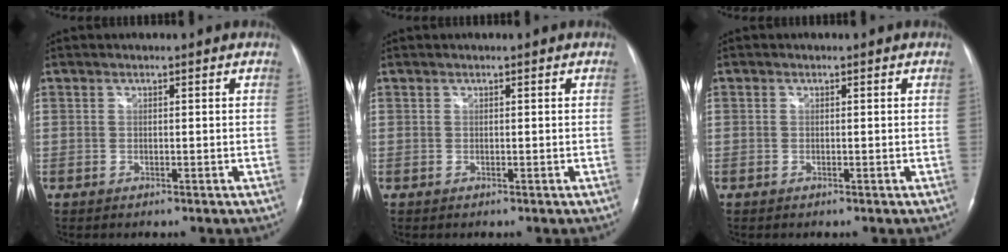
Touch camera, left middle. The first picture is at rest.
{"total": 0.0}
{"total": 0.0}